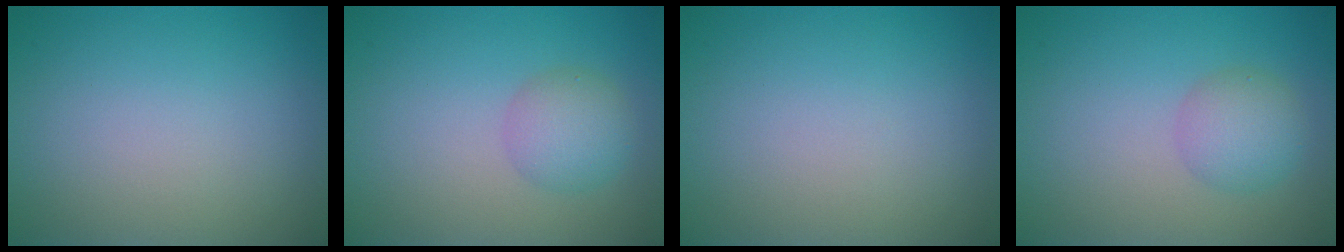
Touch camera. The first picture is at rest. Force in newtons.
{"total": 2.8, "press": 2.8, "slide": 0.1}
{"total": 0.0}
{"total": 2.8, "press": 2.8, "slide": 0.1}